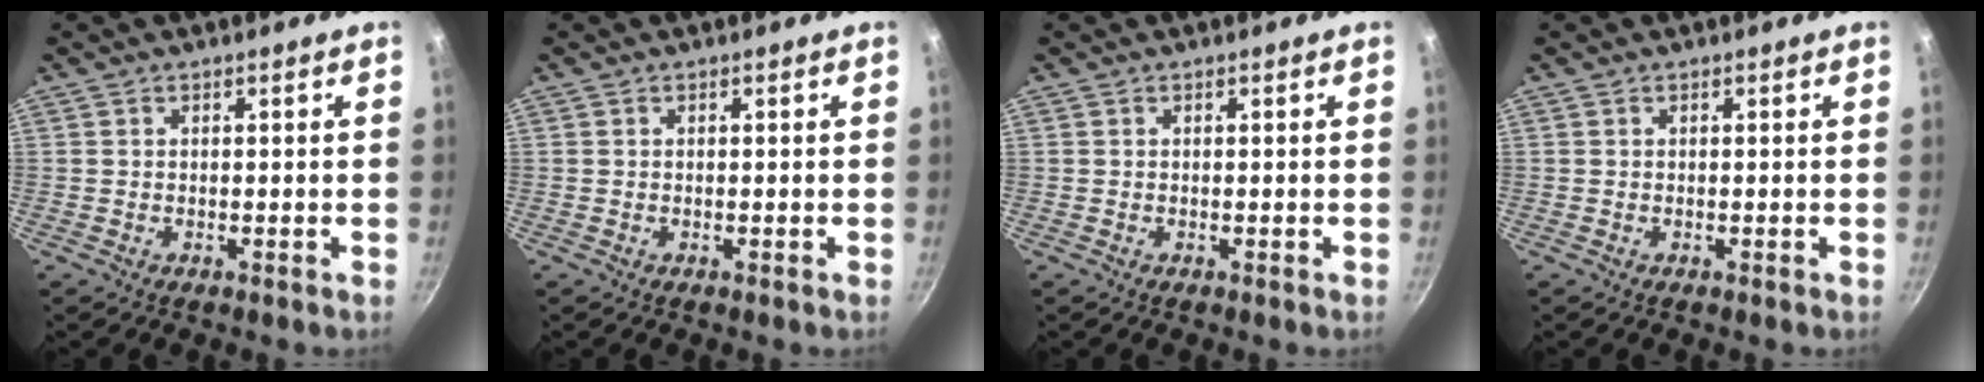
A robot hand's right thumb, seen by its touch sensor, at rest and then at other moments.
{"total": 0.0}
{"total": 0.0}
{"total": 0.0}